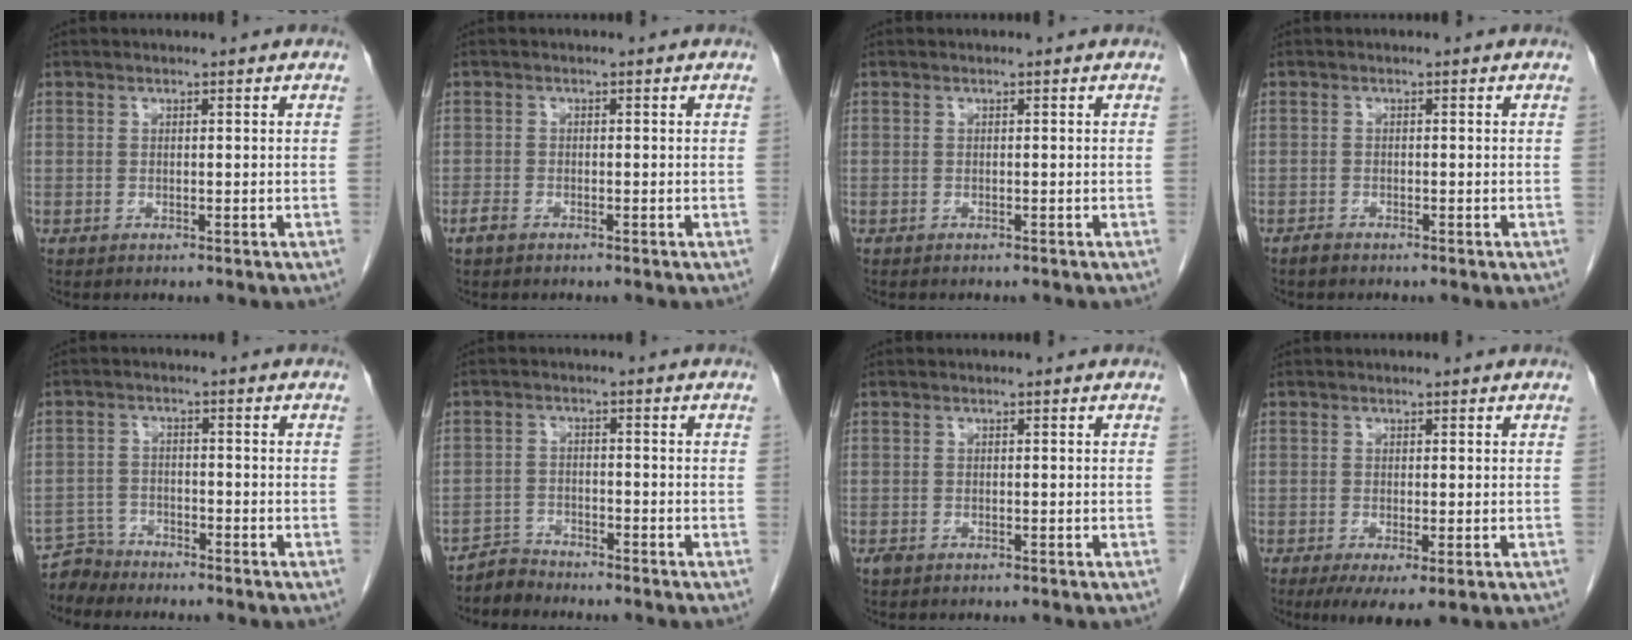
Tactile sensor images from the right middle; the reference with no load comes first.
{"total": 1.5, "force": [-1.1, 0.6, 0.8], "torque": [-0.023, -0.001, -0.019]}
{"total": 1.4, "force": [-1.2, 0.4, 0.6], "torque": [-0.013, -0.003, -0.014]}
{"total": 0.9, "force": [-0.8, 0.3, 0.2], "torque": [-0.009, 0.000, -0.015]}
{"total": 3.7, "force": [-3.6, 0.8, -0.8], "torque": [0.014, -0.006, -0.067]}
{"total": 3.1, "force": [-2.9, 0.4, -0.9], "torque": [0.020, -0.009, -0.056]}
{"total": 0.8, "force": [-0.6, 0.3, 0.4], "torque": [-0.013, -0.002, -0.009]}
{"total": 4.8, "force": [-2.1, 1.2, 4.2], "torque": [-0.061, -0.014, -0.027]}